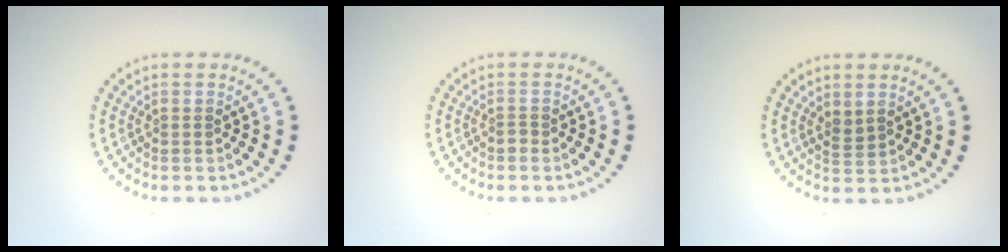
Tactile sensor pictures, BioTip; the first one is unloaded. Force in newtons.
{"total": 0.7, "press": 0.5, "slide": 0.5}
{"total": 1.2, "press": 1.0, "slide": 0.7}